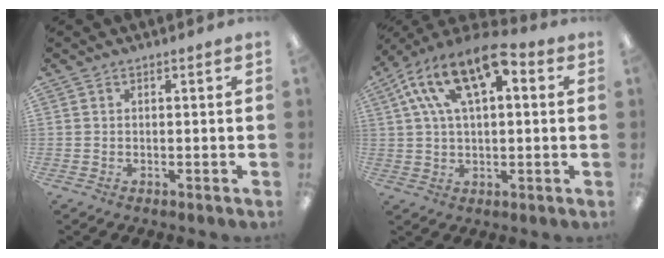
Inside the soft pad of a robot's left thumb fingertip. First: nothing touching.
{"total": 16.1, "force": [8.4, 7.2, 11.7], "torque": [-0.232, -0.032, 0.143]}